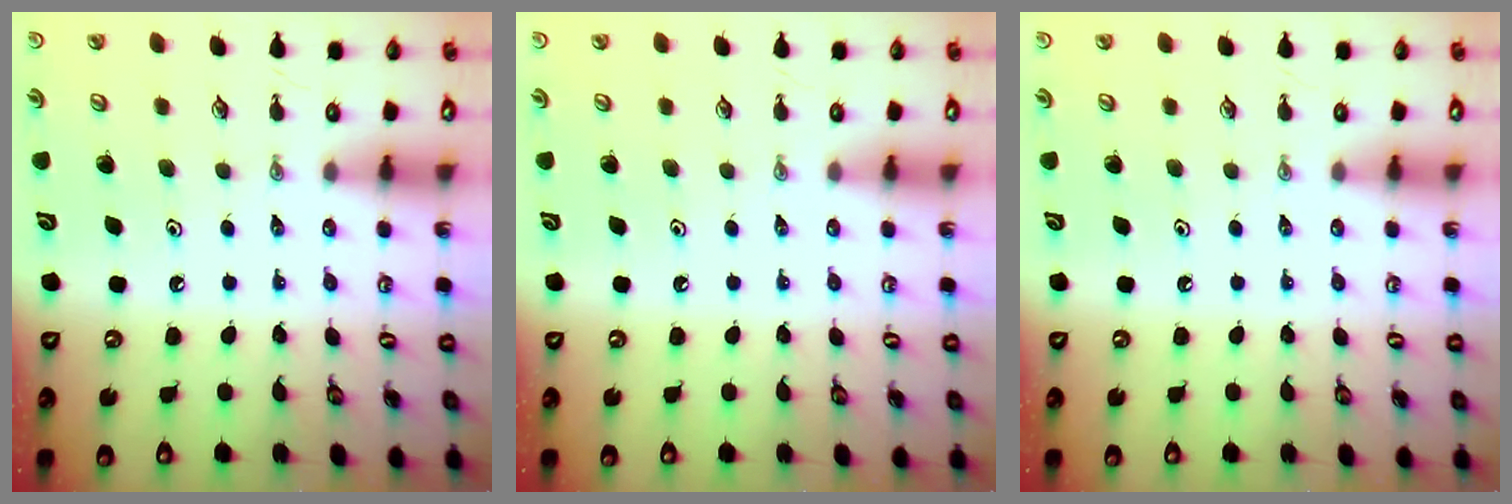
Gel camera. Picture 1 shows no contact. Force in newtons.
{"total": 0.0}
{"total": 0.0}